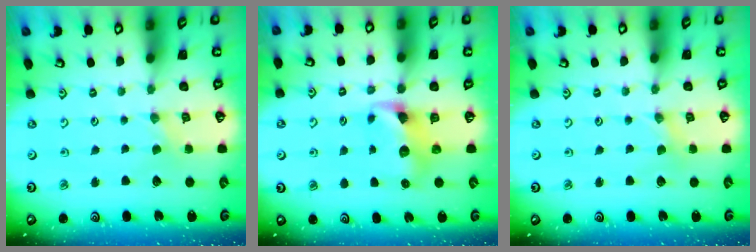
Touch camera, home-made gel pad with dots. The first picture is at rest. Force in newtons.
{"total": 7.3, "press": 7.3, "slide": 0.7}
{"total": 0.0}